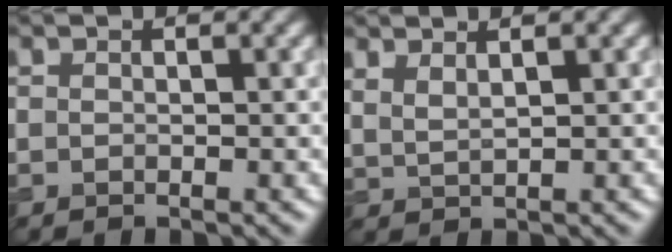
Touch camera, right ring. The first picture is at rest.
{"total": 1.8, "force": [1.5, 0.5, 0.9], "torque": [-0.017, 0.003, 0.033]}